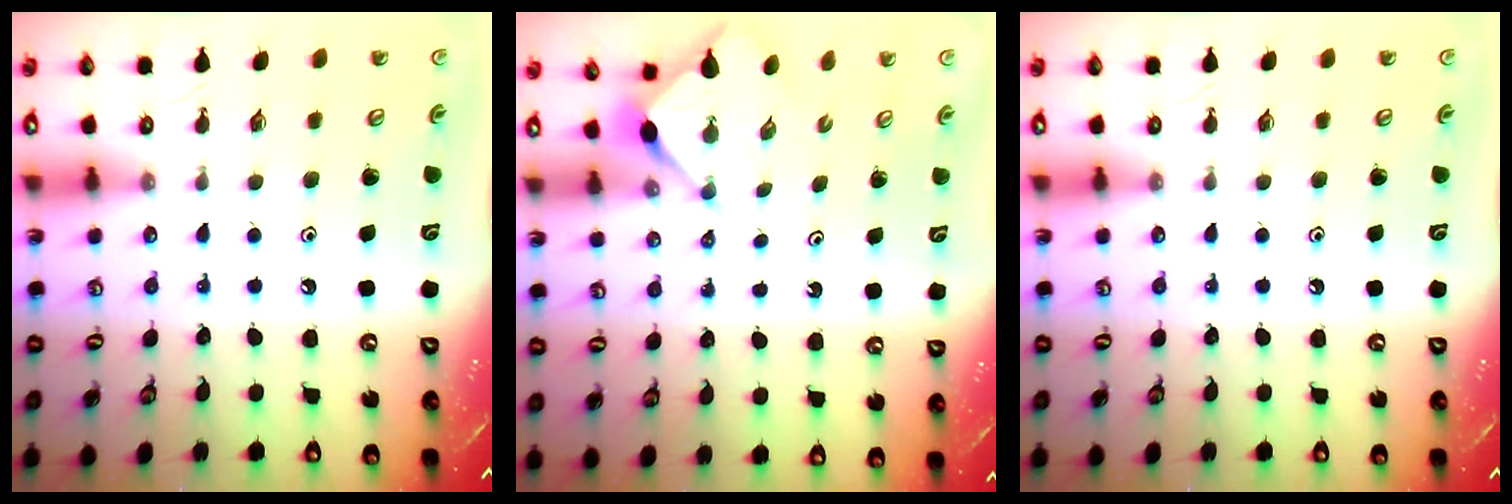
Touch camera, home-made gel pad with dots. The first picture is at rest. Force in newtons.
{"total": 2.8, "press": 2.8, "slide": 0.3}
{"total": 0.0}